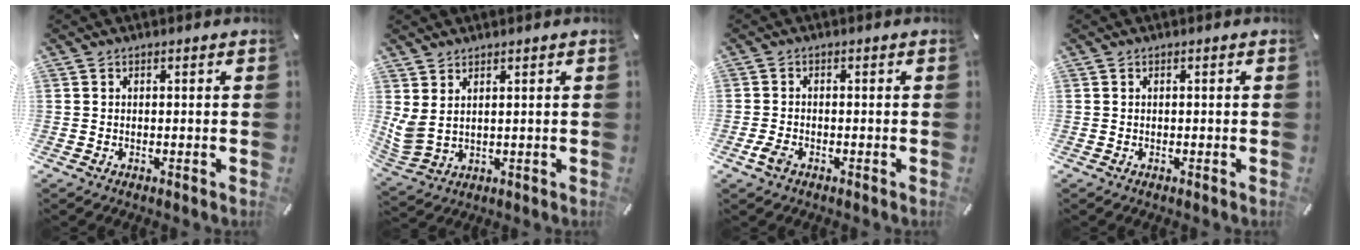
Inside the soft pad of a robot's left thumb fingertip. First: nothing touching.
{"total": 4.6, "force": [2.5, 2.8, 2.6], "torque": [-0.073, -0.016, 0.048]}
{"total": 2.5, "force": [-1.3, 1.6, 1.4], "torque": [-0.038, 0.000, -0.025]}
{"total": 0.0}